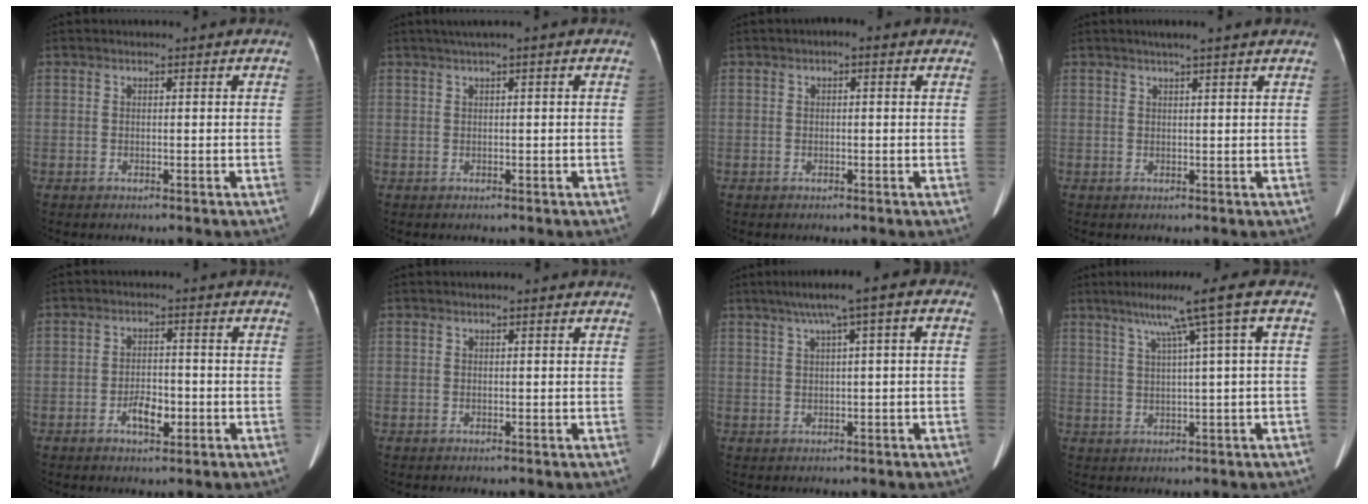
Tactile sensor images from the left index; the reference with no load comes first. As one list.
[{"total": 1.9, "force": [1.0, -0.3, 1.7], "torque": [-0.038, 0.014, 0.022]}, {"total": 1.7, "force": [0.8, 0.7, 1.4], "torque": [-0.015, 0.013, 0.002]}, {"total": 4.5, "force": [3.6, -0.3, 2.7], "torque": [-0.038, 0.021, 0.046]}, {"total": 3.9, "force": [-1.7, 1.8, 3.1], "torque": [-0.054, 0.004, -0.028]}, {"total": 0.9, "force": [0.6, 0.1, 0.5], "torque": [-0.008, 0.011, 0.007]}, {"total": 7.3, "force": [2.9, 0.9, 6.6], "torque": [-0.109, 0.035, 0.040]}, {"total": 8.2, "force": [3.8, -1.6, 7.0], "torque": [-0.114, 0.023, 0.063]}]